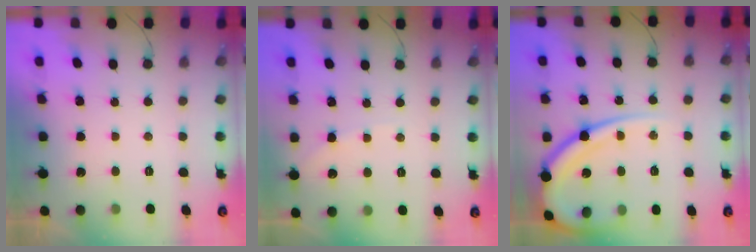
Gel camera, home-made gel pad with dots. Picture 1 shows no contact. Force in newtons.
{"total": 2.5, "press": 2.4, "slide": 0.5}
{"total": 18.1, "press": 18.1, "slide": 1.6}